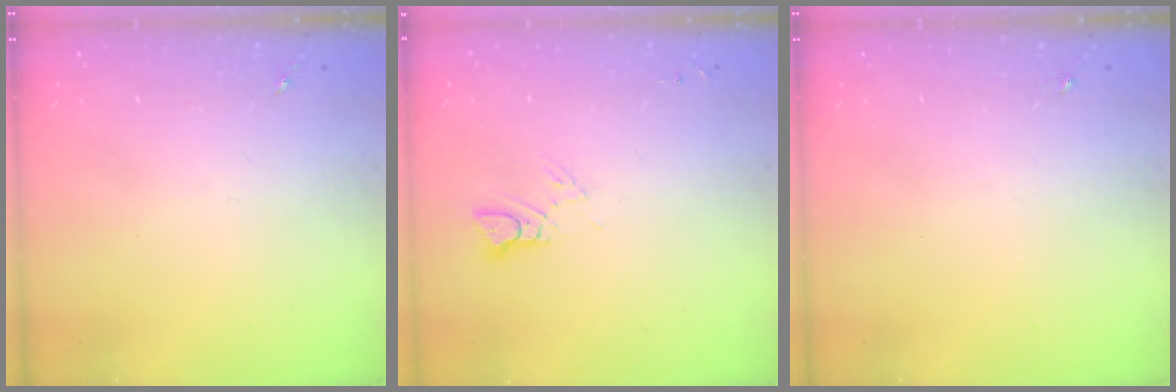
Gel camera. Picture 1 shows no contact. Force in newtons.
{"total": 3.2, "press": 3.2, "slide": 0.0}
{"total": 0.0}